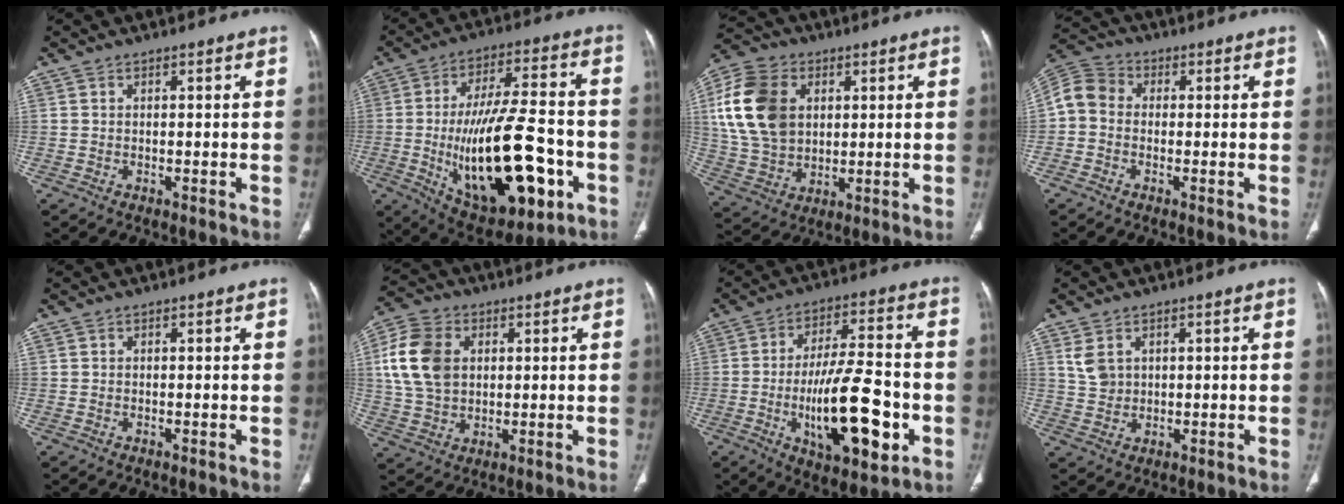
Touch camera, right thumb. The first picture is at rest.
{"total": 25.3, "force": [-6.6, 10.8, 22.0], "torque": [-0.367, 0.020, -0.085]}
{"total": 17.0, "force": [4.0, 12.4, 10.9], "torque": [-0.199, -0.002, 0.078]}
{"total": 7.3, "force": [-0.5, 6.0, 4.1], "torque": [-0.075, 0.024, -0.029]}
{"total": 0.0}
{"total": 12.8, "force": [2.7, 9.4, 8.3], "torque": [-0.152, 0.002, 0.050]}
{"total": 19.3, "force": [-5.4, 7.2, 17.1], "torque": [-0.262, 0.022, -0.077]}
{"total": 3.8, "force": [1.6, 2.9, 1.8], "torque": [-0.027, -0.003, 0.042]}